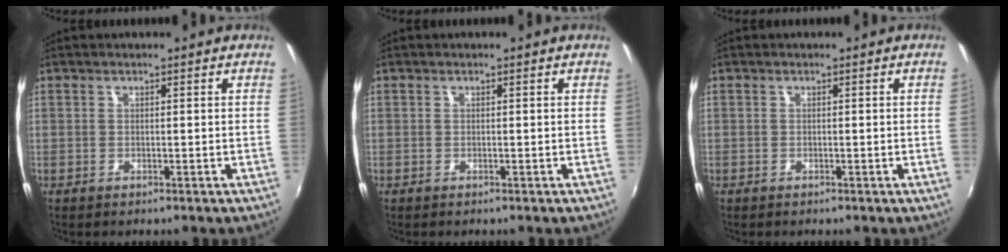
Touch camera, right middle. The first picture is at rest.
{"total": 0.0}
{"total": 0.6, "force": [0.1, -0.4, 0.5], "torque": [-0.001, -0.004, 0.000]}